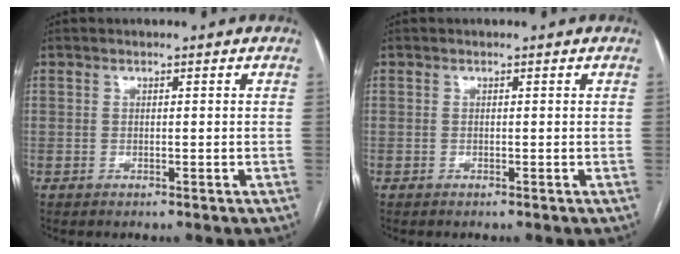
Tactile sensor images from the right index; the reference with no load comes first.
{"total": 0.0}